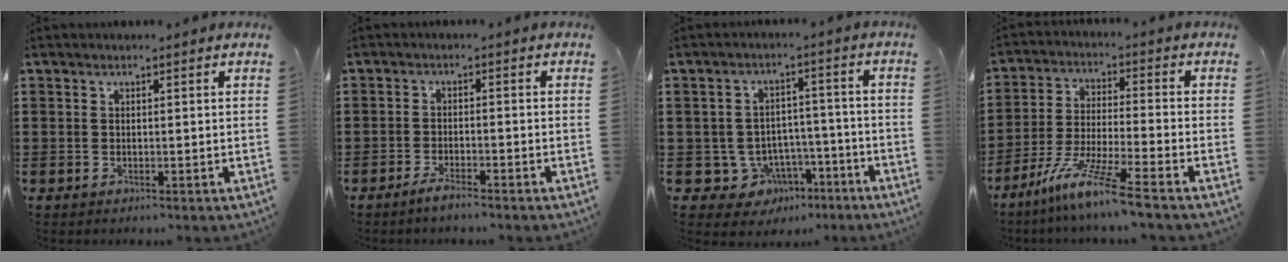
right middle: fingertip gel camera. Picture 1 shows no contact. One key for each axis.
{"total": 2.3, "fx": -1.8, "fy": 0.2, "fz": 1.3, "tx": -0.022, "ty": 0.002, "tz": -0.034}
{"total": 5.2, "fx": -3.0, "fy": 4.1, "fz": 1.3, "tx": -0.042, "ty": 0.012, "tz": -0.057}
{"total": 9.1, "fx": -7.2, "fy": -0.5, "fz": 5.7, "tx": -0.122, "ty": -0.016, "tz": -0.144}